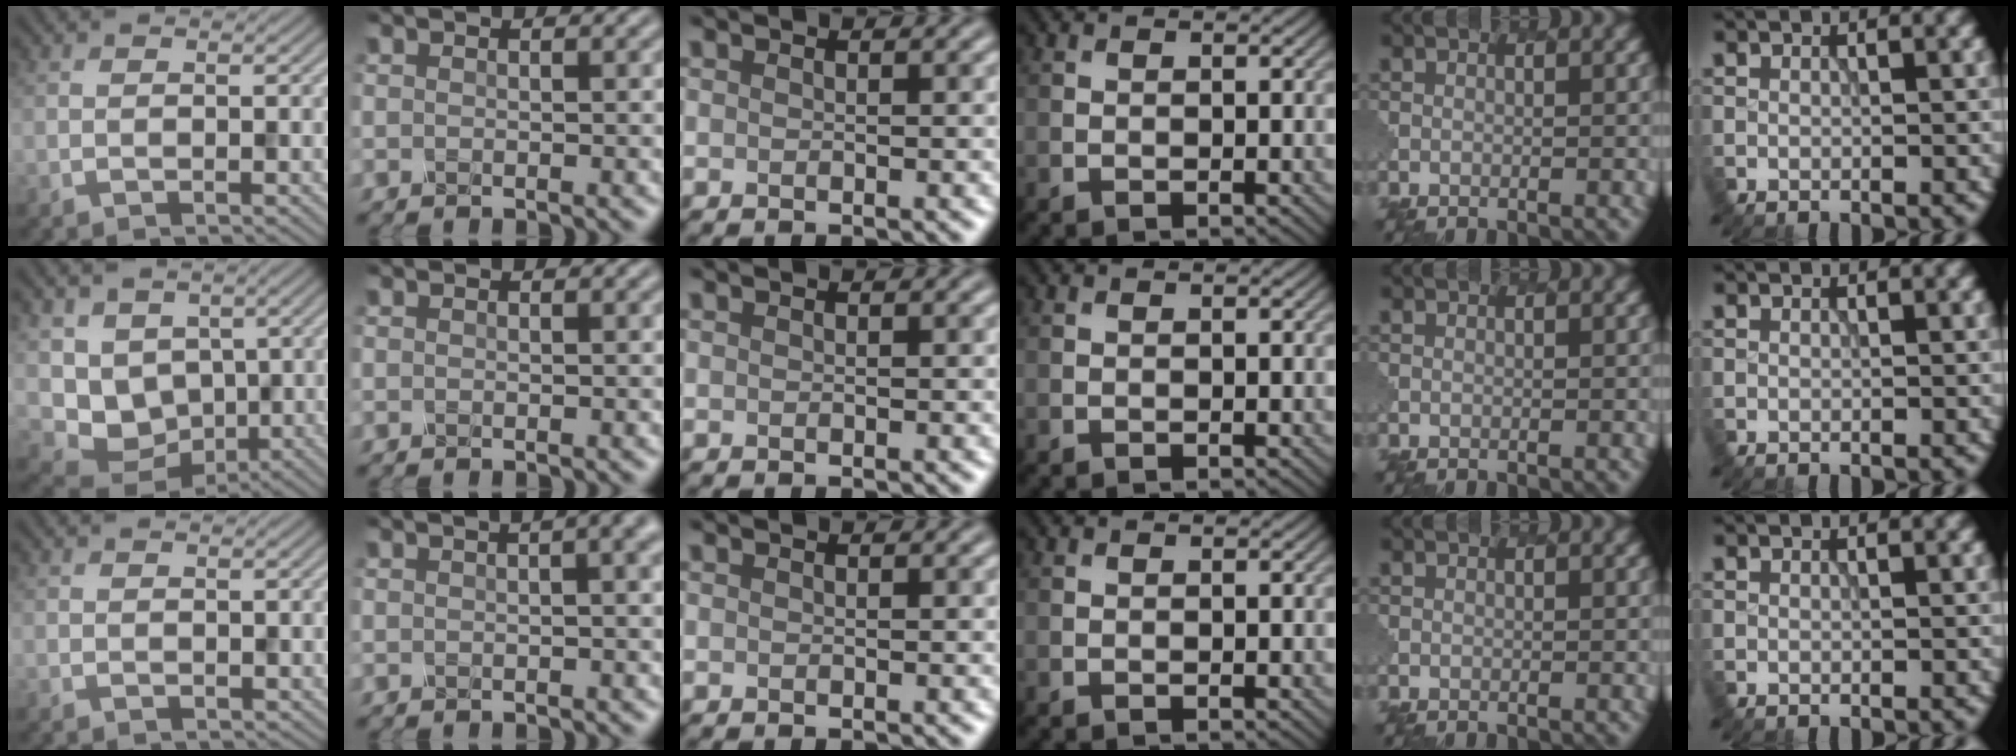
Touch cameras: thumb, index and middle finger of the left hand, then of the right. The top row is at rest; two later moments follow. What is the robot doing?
{"motion": "dispense", "object": "syringe"}